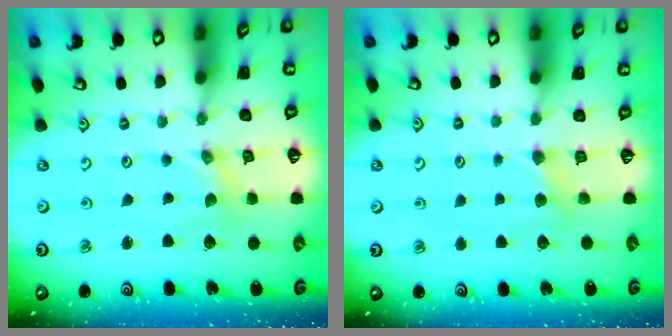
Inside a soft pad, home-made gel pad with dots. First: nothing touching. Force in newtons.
{"total": 5.1, "press": 5.1, "slide": 0.6}